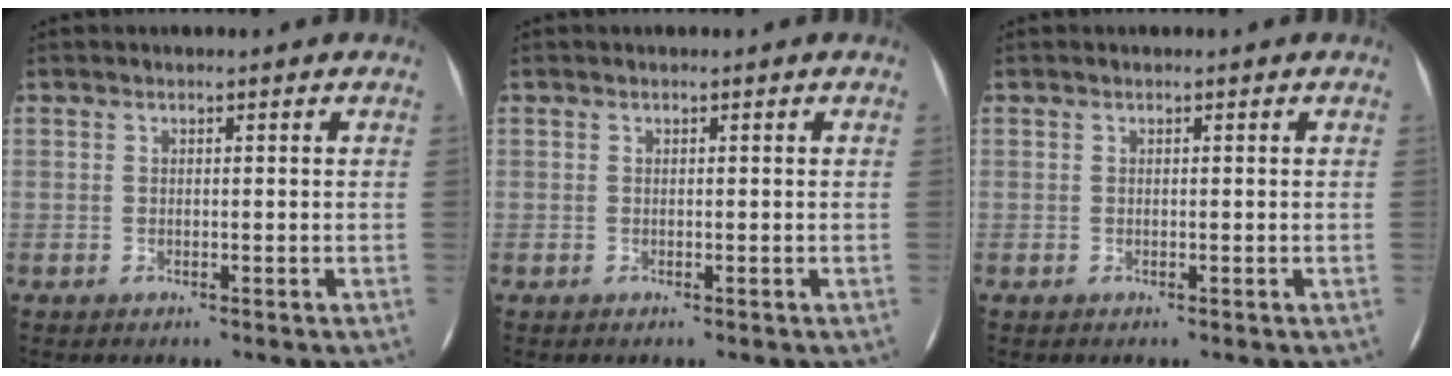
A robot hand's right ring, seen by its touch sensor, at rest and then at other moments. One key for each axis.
{"total": 0.0}
{"total": 0.0}